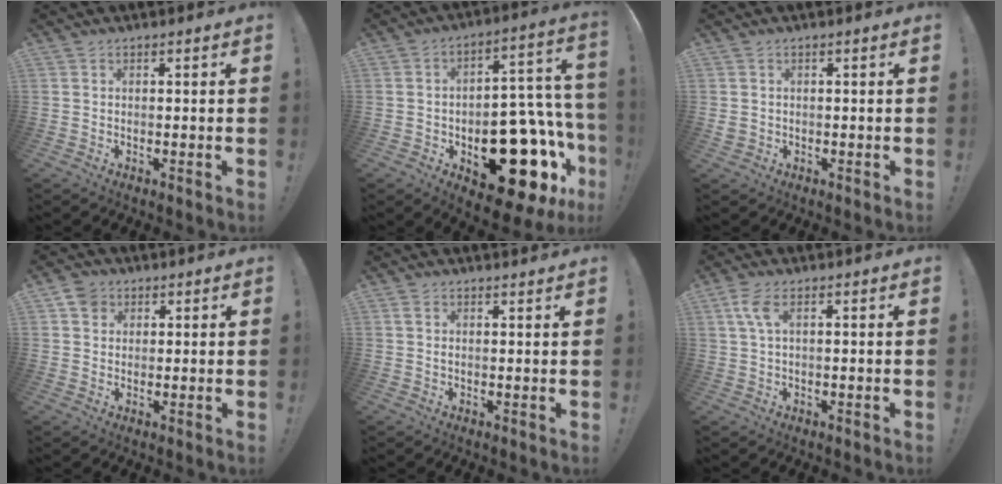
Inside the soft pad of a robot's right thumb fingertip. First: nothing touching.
{"total": 25.9, "force": [-9.3, 14.8, 19.0], "torque": [-0.229, 0.063, -0.127]}
{"total": 1.6, "force": [0.1, 1.5, 0.6], "torque": [-0.011, 0.001, 0.003]}
{"total": 4.6, "force": [2.4, 3.7, 1.2], "torque": [-0.019, -0.004, 0.045]}
{"total": 1.3, "force": [1.2, 0.2, 0.6], "torque": [0.001, -0.008, 0.019]}
{"total": 5.2, "force": [1.9, 2.1, 4.4], "torque": [-0.091, 0.004, 0.038]}